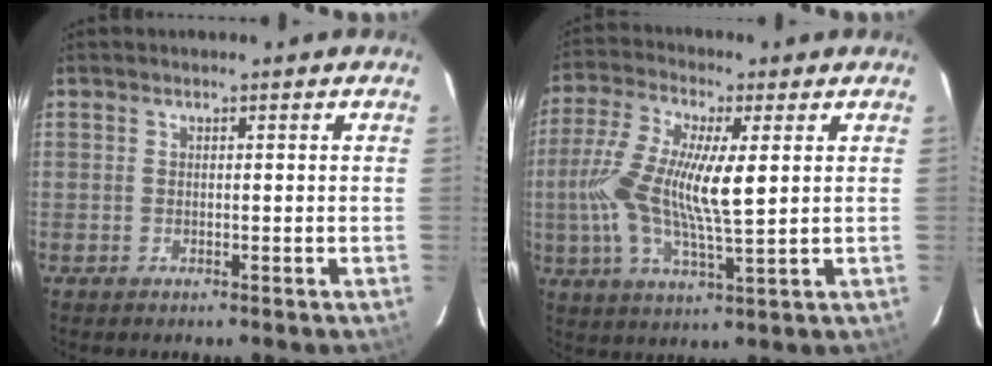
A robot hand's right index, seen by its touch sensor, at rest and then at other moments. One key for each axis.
{"total": 14.4, "fx": 1.2, "fy": 4.0, "fz": 13.8, "tx": -0.276, "ty": 0.003, "tz": 0.018}